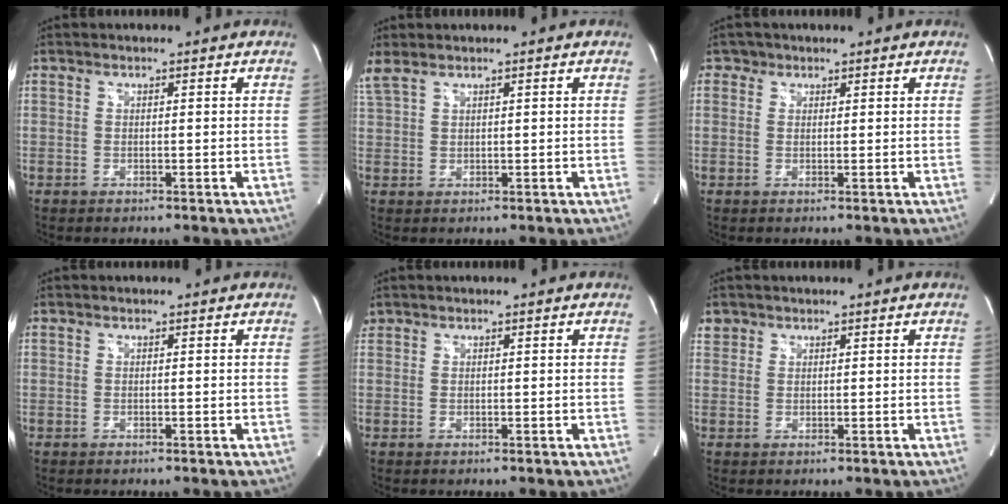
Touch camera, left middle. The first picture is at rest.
{"total": 2.7, "force": [2.3, 0.5, 1.4], "torque": [-0.051, 0.024, 0.060]}
{"total": 1.4, "force": [0.9, 1.1, -0.1], "torque": [0.011, 0.002, 0.009]}
{"total": 0.0}
{"total": 0.8, "force": [0.6, 0.6, 0.0], "torque": [0.001, 0.014, 0.011]}
{"total": 1.9, "force": [1.2, 1.5, -0.1], "torque": [0.012, 0.006, 0.017]}